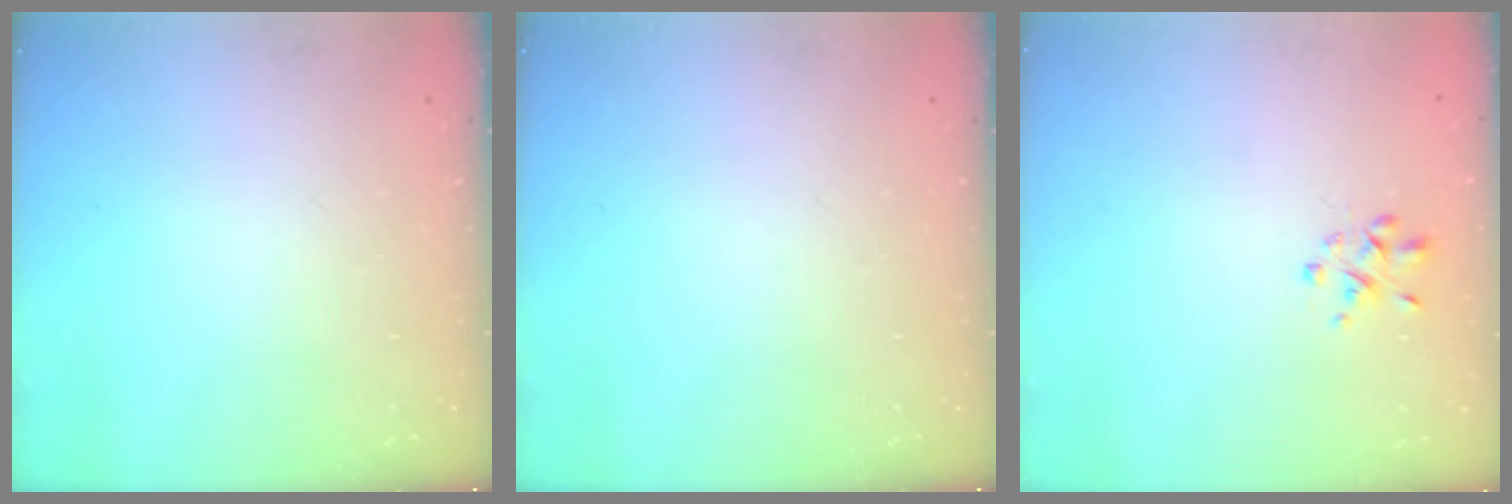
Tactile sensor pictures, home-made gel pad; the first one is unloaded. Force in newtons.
{"total": 0.0}
{"total": 2.5, "press": 2.5, "slide": 0.6}